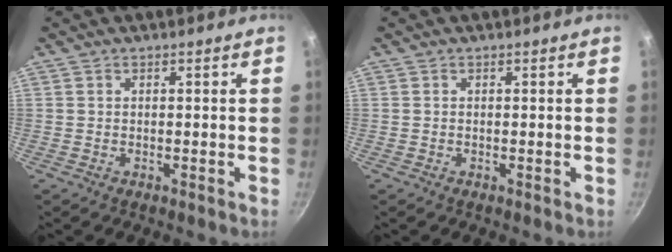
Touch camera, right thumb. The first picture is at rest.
{"total": 0.0}